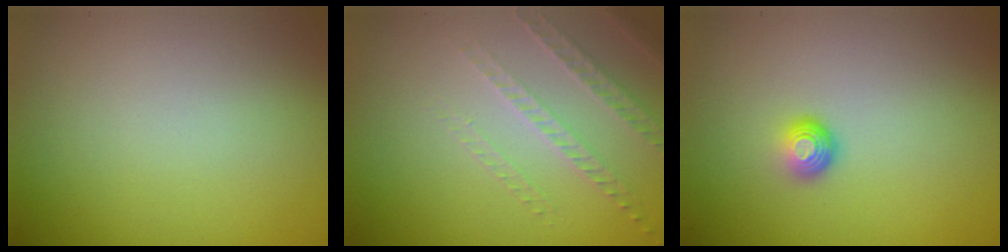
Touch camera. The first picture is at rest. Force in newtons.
{"total": 1.6, "press": 1.3, "slide": 0.9}
{"total": 1.8, "press": 1.1, "slide": 1.4}